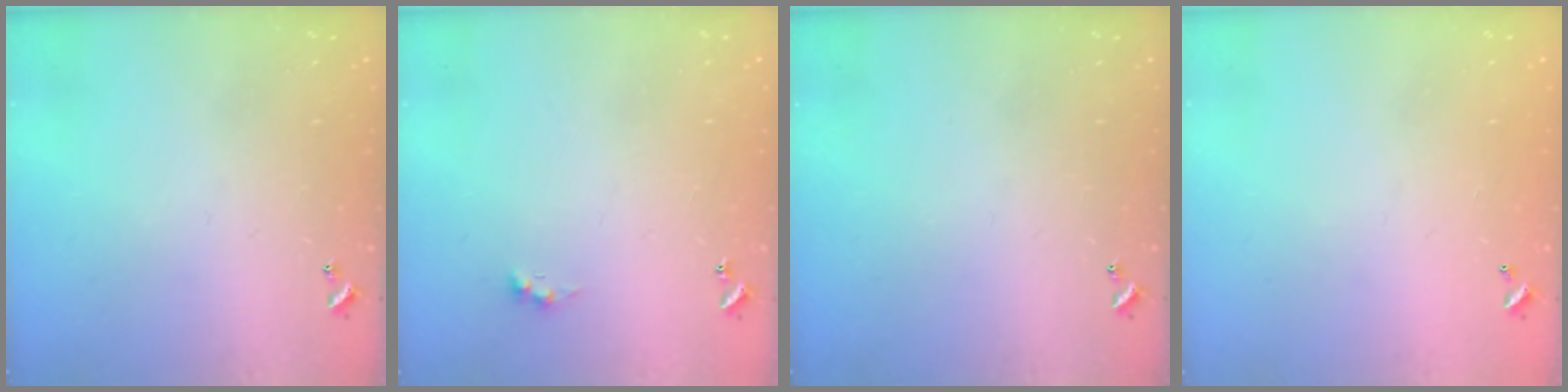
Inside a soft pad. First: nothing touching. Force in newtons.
{"total": 0.8, "press": 0.7, "slide": 0.4}
{"total": 0.0}
{"total": 2.9, "press": 2.9, "slide": 0.1}